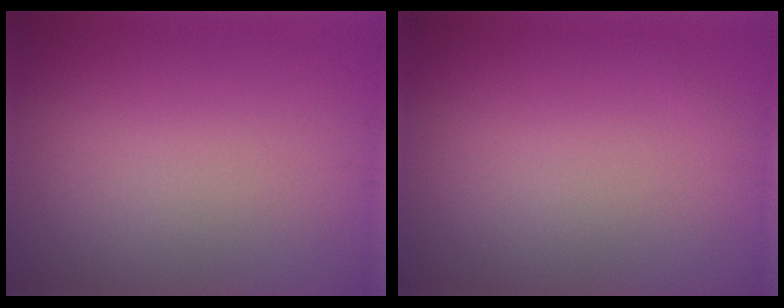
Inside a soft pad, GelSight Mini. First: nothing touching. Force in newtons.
{"total": 0.0}